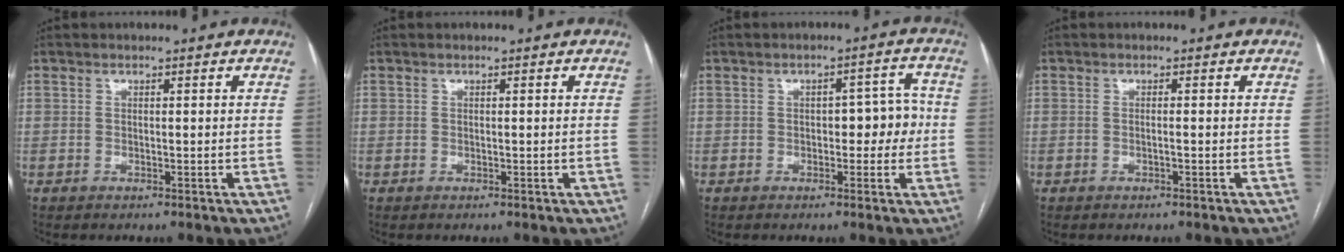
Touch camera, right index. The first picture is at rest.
{"total": 0.0}
{"total": 5.1, "force": [-0.4, 2.6, 4.3], "torque": [-0.048, 0.027, -0.004]}
{"total": 0.5, "force": [-0.2, 0.0, 0.5], "torque": [-0.010, 0.001, -0.003]}